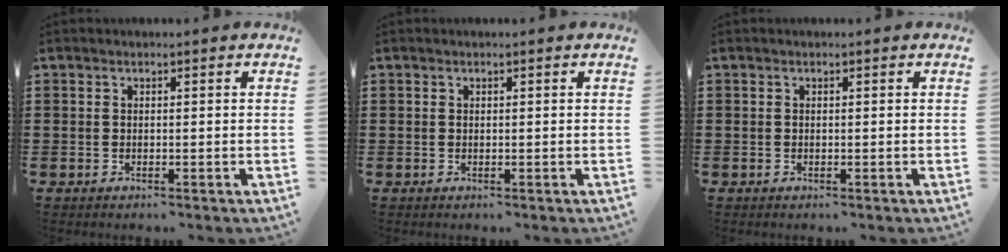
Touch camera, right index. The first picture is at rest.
{"total": 0.0}
{"total": 0.0}